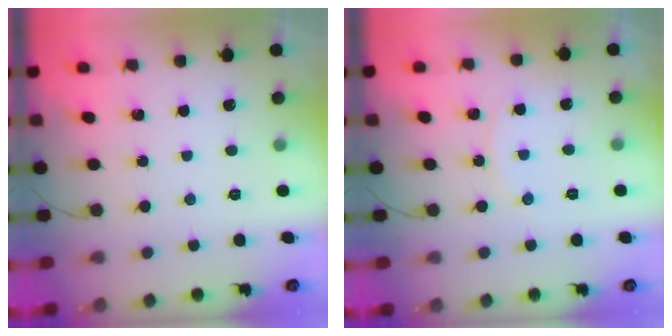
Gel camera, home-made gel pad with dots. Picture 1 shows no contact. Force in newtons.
{"total": 4.8, "press": 4.8, "slide": 0.4}